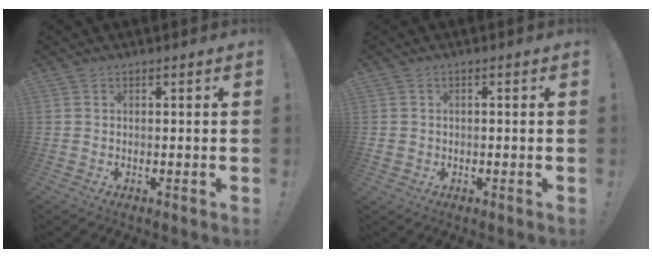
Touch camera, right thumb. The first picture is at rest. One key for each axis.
{"total": 1.5, "fx": -0.6, "fy": 1.3, "fz": 0.6, "tx": -0.012, "ty": 0.003, "tz": -0.010}